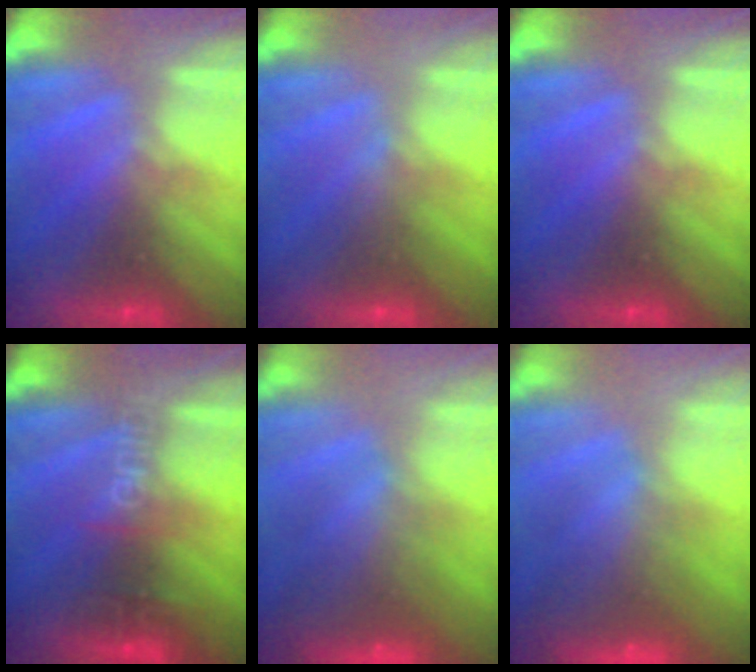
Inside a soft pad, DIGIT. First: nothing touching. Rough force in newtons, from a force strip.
{"total": 3.3}
{"total": 0.0}
{"total": 2.8}
{"total": 9.6}
{"total": 9.6}